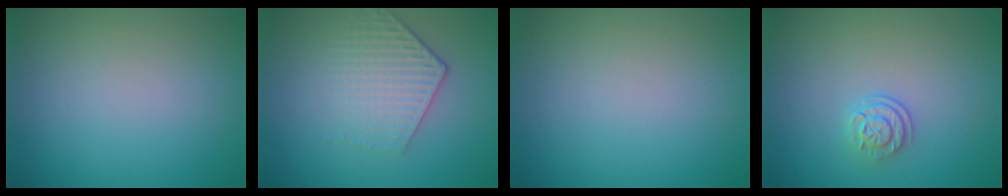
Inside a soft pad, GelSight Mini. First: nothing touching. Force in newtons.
{"total": 3.9, "press": 3.1, "slide": 2.4}
{"total": 0.0}
{"total": 2.2, "press": 1.7, "slide": 1.4}